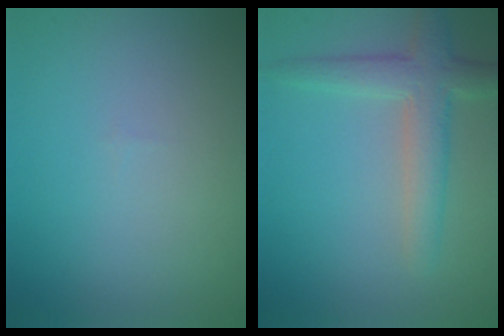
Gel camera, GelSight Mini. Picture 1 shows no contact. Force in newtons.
{"total": 3.7, "press": 3.7, "slide": 0.1}